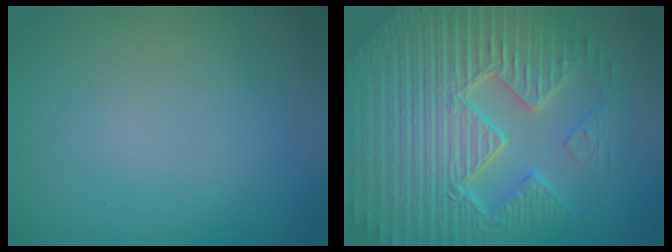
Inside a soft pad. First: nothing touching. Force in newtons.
{"total": 9.5, "press": 6.5, "slide": 7.0}